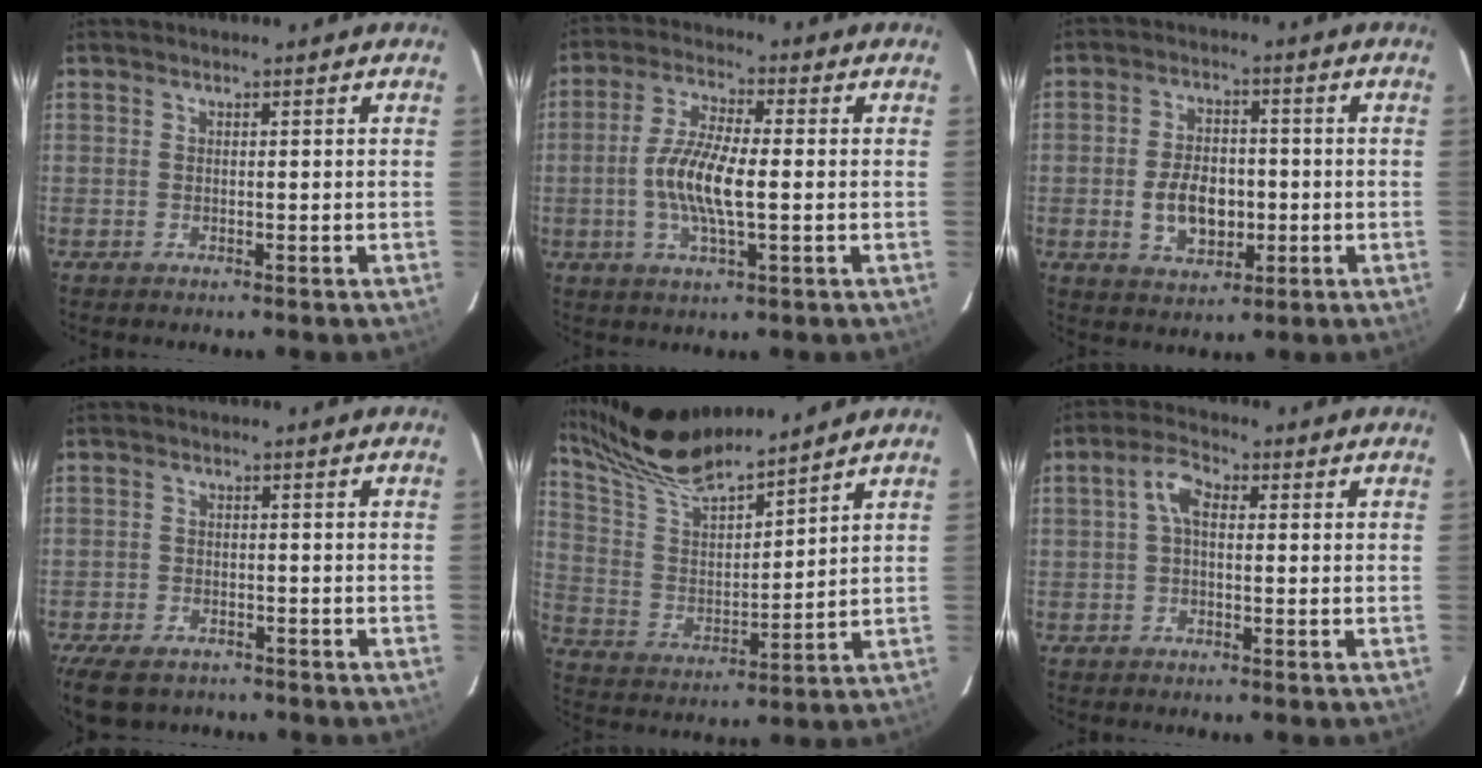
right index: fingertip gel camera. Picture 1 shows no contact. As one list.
[{"total": 9.7, "force": [-1.1, 2.4, 9.3], "torque": [-0.187, 0.001, -0.025]}, {"total": 8.6, "force": [-1.5, 5.6, 6.4], "torque": [-0.123, 0.010, -0.015]}, {"total": 9.5, "force": [-7.0, 4.9, 4.1], "torque": [-0.110, -0.014, -0.118]}, {"total": 15.3, "force": [13.7, 2.0, 6.6], "torque": [-0.120, 0.002, 0.257]}, {"total": 4.0, "force": [0.3, 2.2, 3.4], "torque": [-0.067, 0.016, 0.006]}]